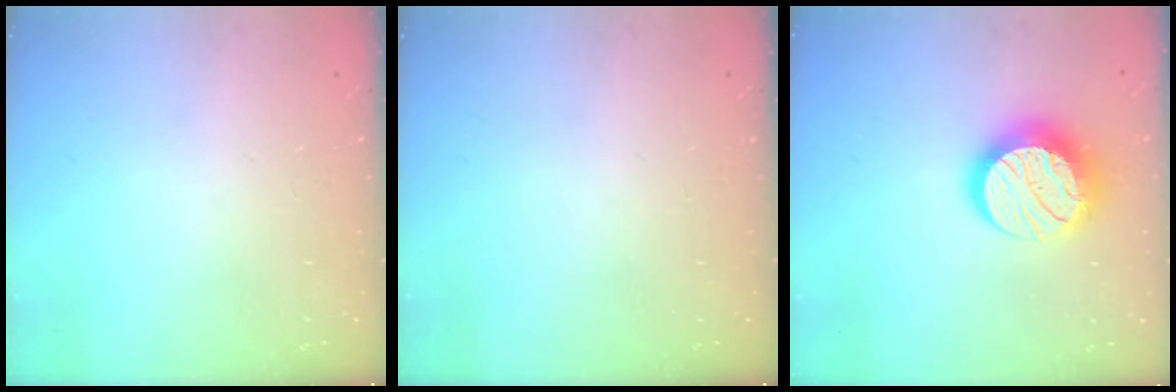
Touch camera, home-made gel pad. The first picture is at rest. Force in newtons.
{"total": 0.0}
{"total": 14.8, "press": 14.7, "slide": 1.1}